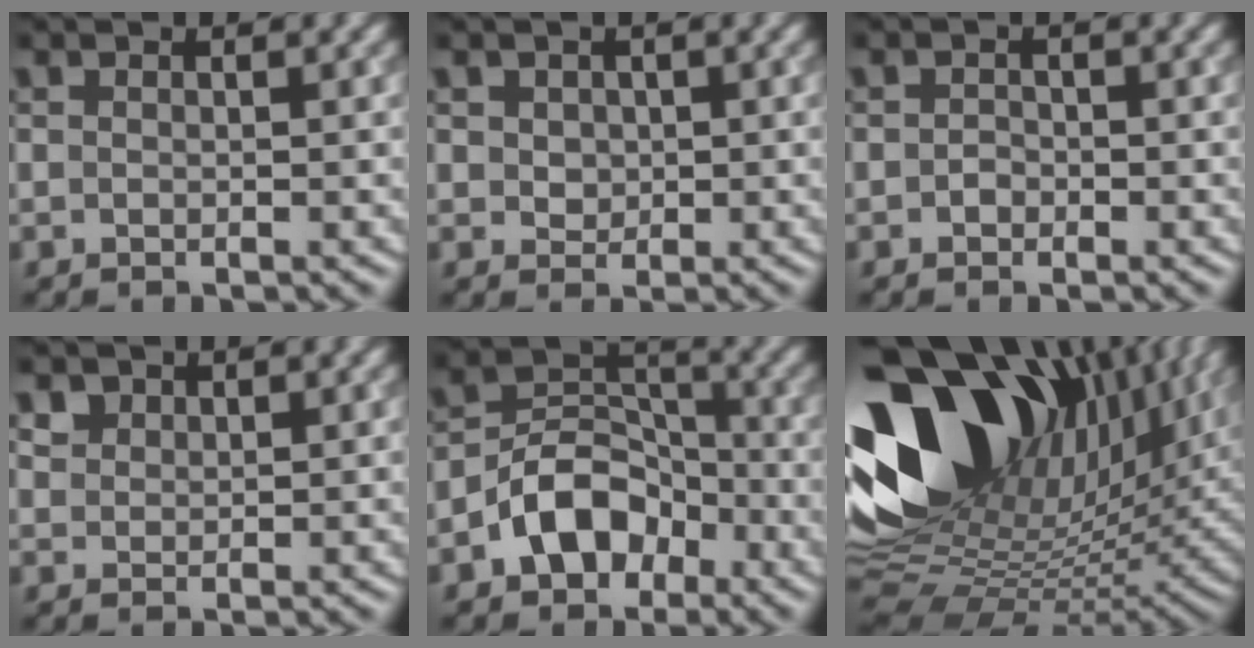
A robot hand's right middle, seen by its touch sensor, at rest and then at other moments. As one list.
[{"total": 1.7, "force": [0.6, 1.5, 0.8], "torque": [-0.014, 0.006, 0.012]}, {"total": 0.8, "force": [-0.3, 0.7, 0.3], "torque": [-0.005, -0.003, -0.007]}, {"total": 1.6, "force": [1.1, 1.1, 0.3], "torque": [-0.010, -0.007, 0.028]}, {"total": 5.8, "force": [-3.0, 3.9, 3.0], "torque": [-0.042, 0.006, -0.062]}, {"total": 17.9, "force": [6.6, 11.3, 12.2], "torque": [-0.240, 0.033, 0.108]}]